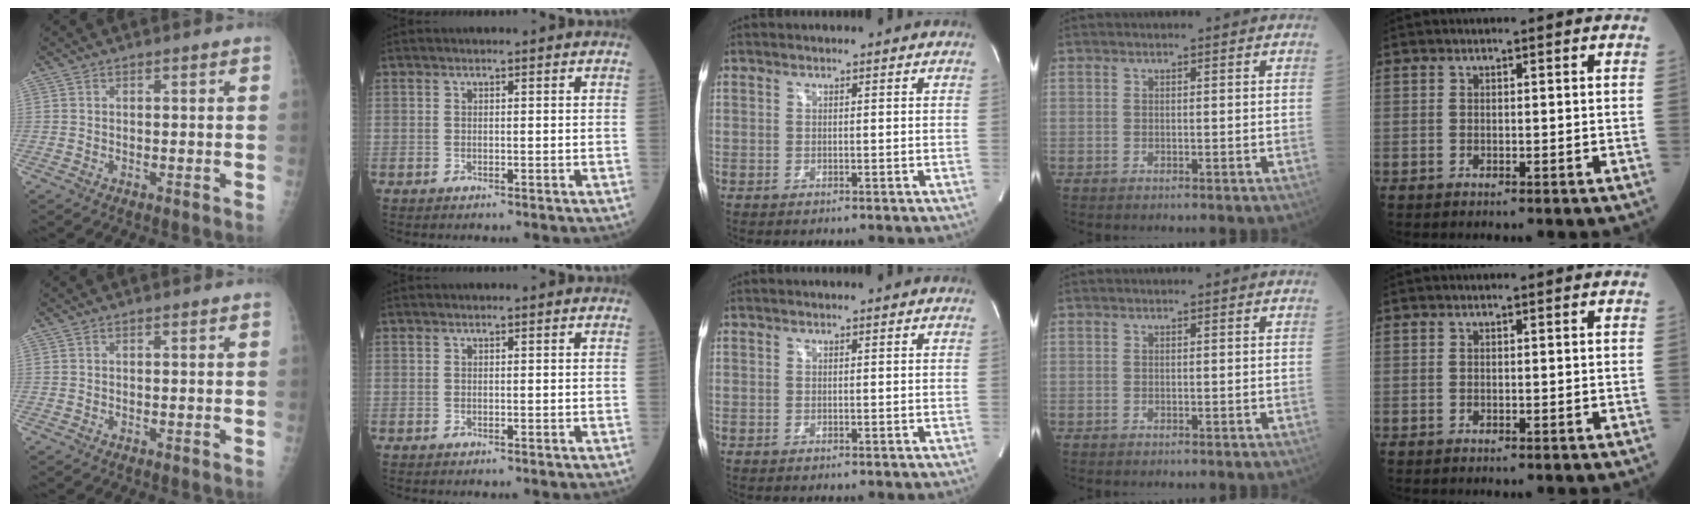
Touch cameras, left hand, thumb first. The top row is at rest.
{}